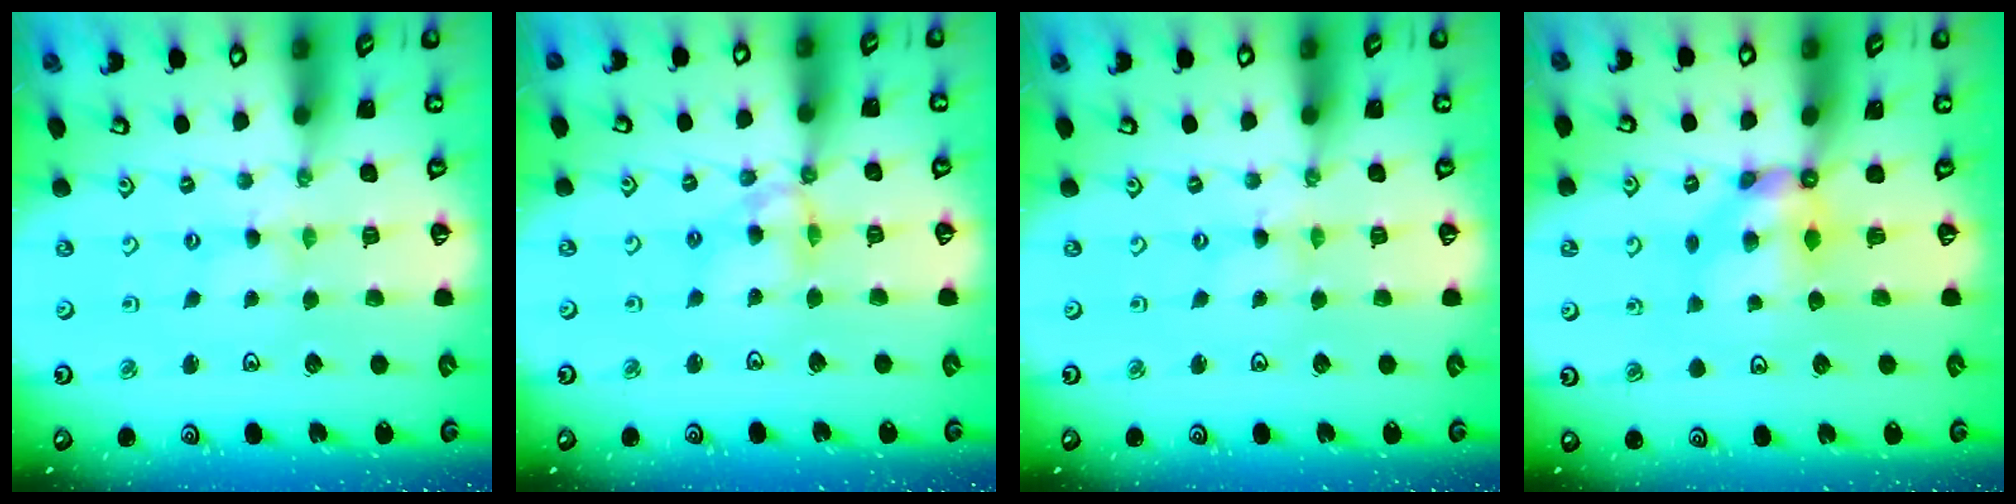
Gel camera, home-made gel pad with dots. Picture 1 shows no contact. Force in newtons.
{"total": 8.0, "press": 8.0, "slide": 0.8}
{"total": 0.0}
{"total": 5.7, "press": 5.7, "slide": 0.3}